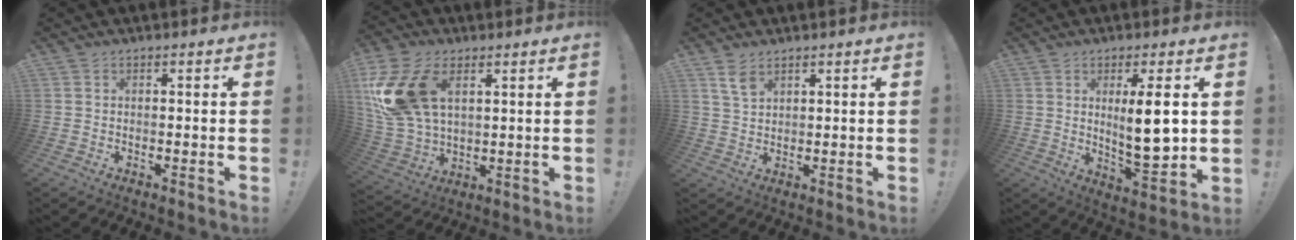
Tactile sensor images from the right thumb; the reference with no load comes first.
{"total": 20.1, "force": [6.3, 12.8, 14.2], "torque": [-0.281, -0.019, 0.115]}
{"total": 4.9, "force": [3.2, 2.6, 2.7], "torque": [-0.045, -0.016, 0.060]}
{"total": 11.9, "force": [2.7, 2.5, 11.3], "torque": [-0.177, -0.024, 0.037]}